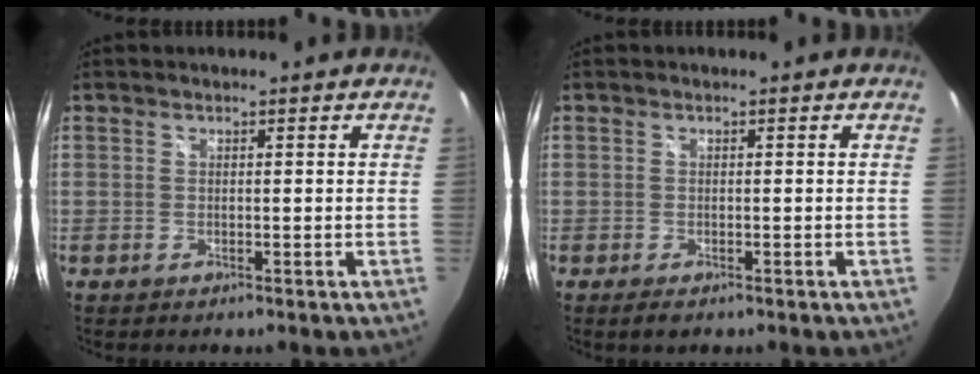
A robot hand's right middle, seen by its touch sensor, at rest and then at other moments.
{"total": 1.5, "force": [-1.0, 0.8, 0.8], "torque": [-0.015, -0.007, -0.018]}